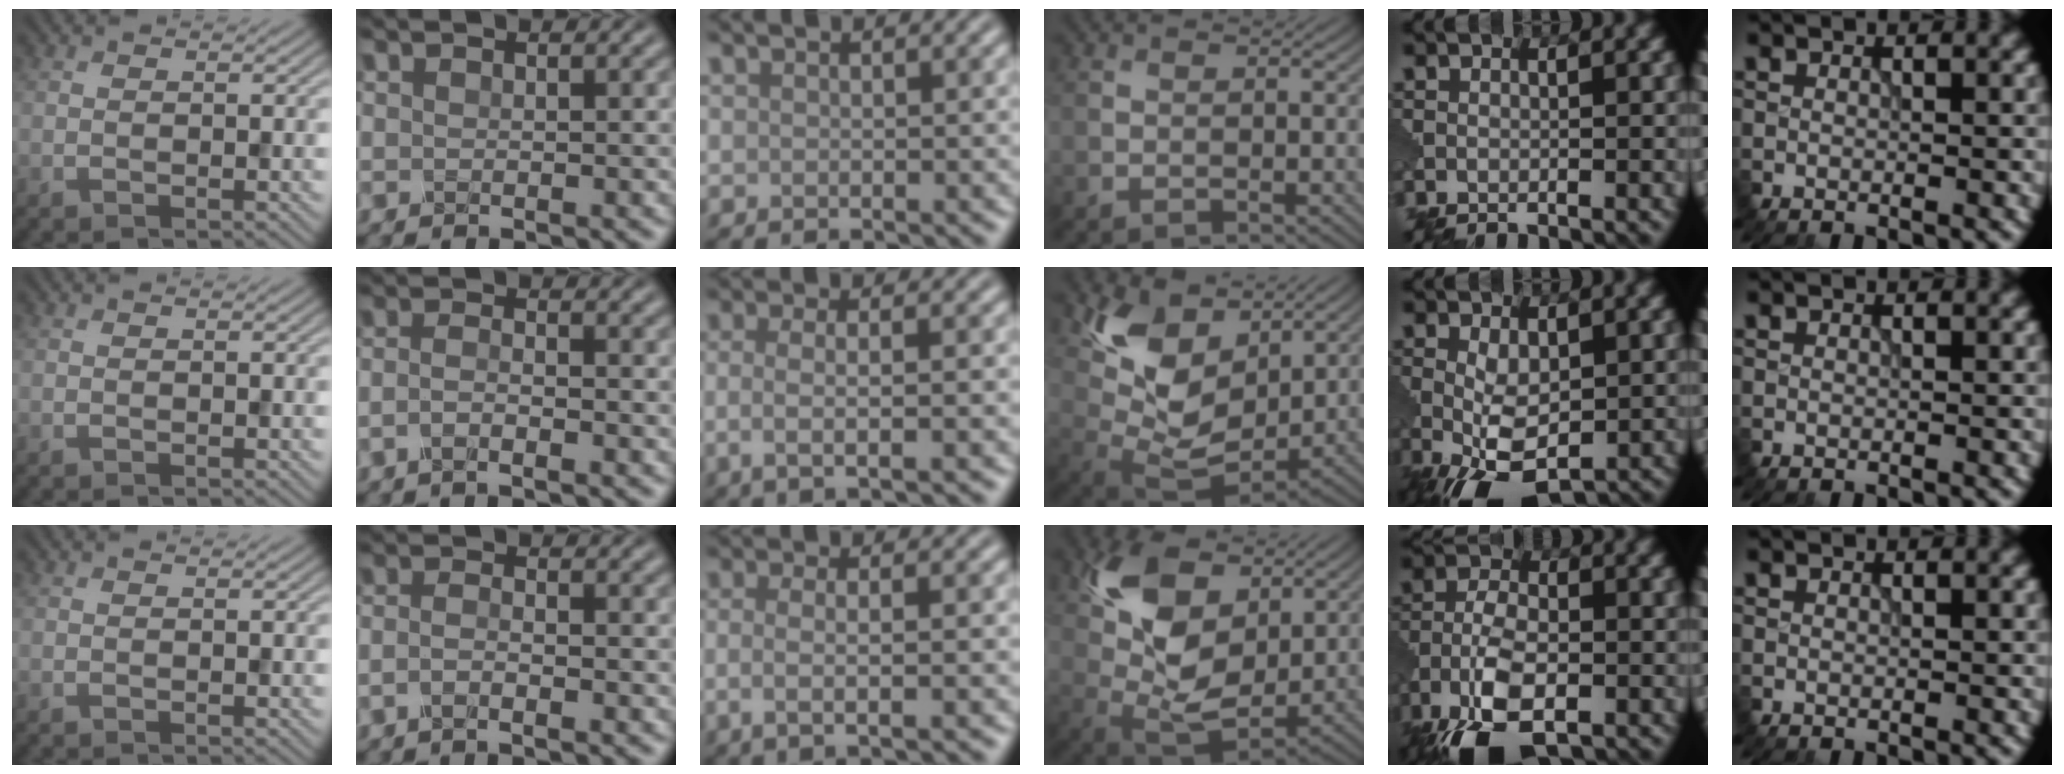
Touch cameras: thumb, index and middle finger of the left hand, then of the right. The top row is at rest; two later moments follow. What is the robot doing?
{"motion": "insert", "object": "pin"}